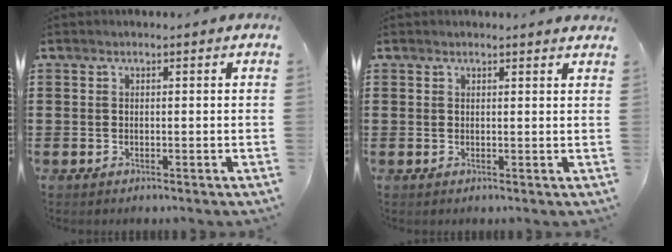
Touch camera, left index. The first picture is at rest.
{"total": 0.9, "force": [0.9, 0.0, 0.3], "torque": [-0.008, -0.001, 0.017]}